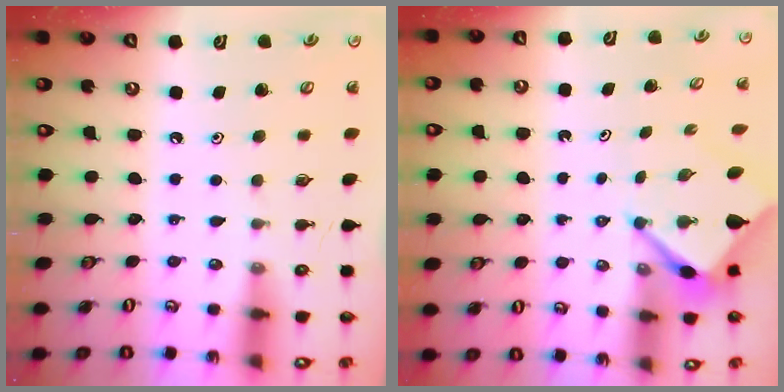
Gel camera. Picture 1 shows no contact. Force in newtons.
{"total": 3.1, "press": 3.1, "slide": 0.1}